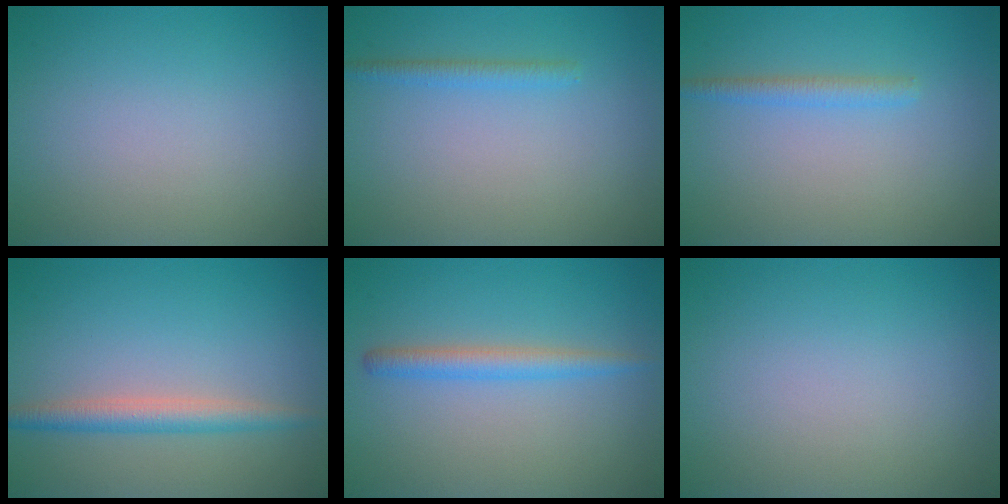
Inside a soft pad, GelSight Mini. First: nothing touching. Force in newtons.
{"total": 1.3, "press": 1.3, "slide": 0.1}
{"total": 1.6, "press": 1.6, "slide": 0.0}
{"total": 2.7, "press": 2.7, "slide": 0.0}
{"total": 2.2, "press": 2.2, "slide": 0.2}
{"total": 0.0}